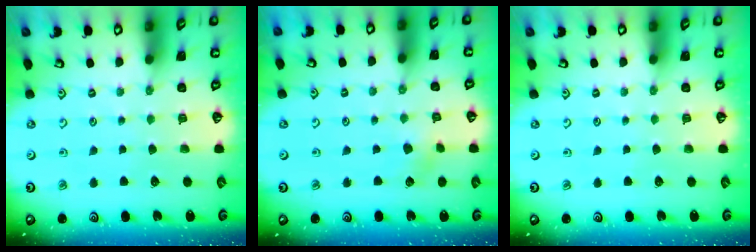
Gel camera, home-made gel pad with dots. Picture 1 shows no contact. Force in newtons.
{"total": 1.8, "press": 1.8, "slide": 0.3}
{"total": 0.0}